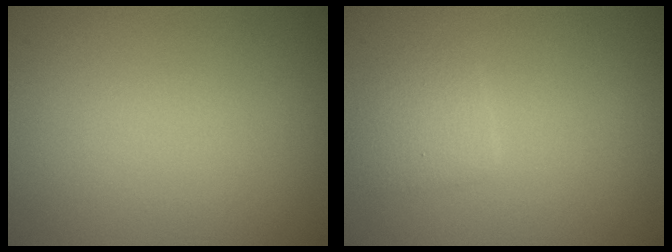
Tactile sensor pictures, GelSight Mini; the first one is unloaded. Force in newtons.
{"total": 1.6, "press": 1.6, "slide": 0.1}